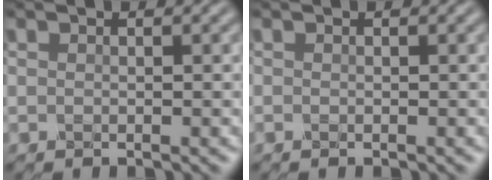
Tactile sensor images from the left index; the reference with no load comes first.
{"total": 0.0}